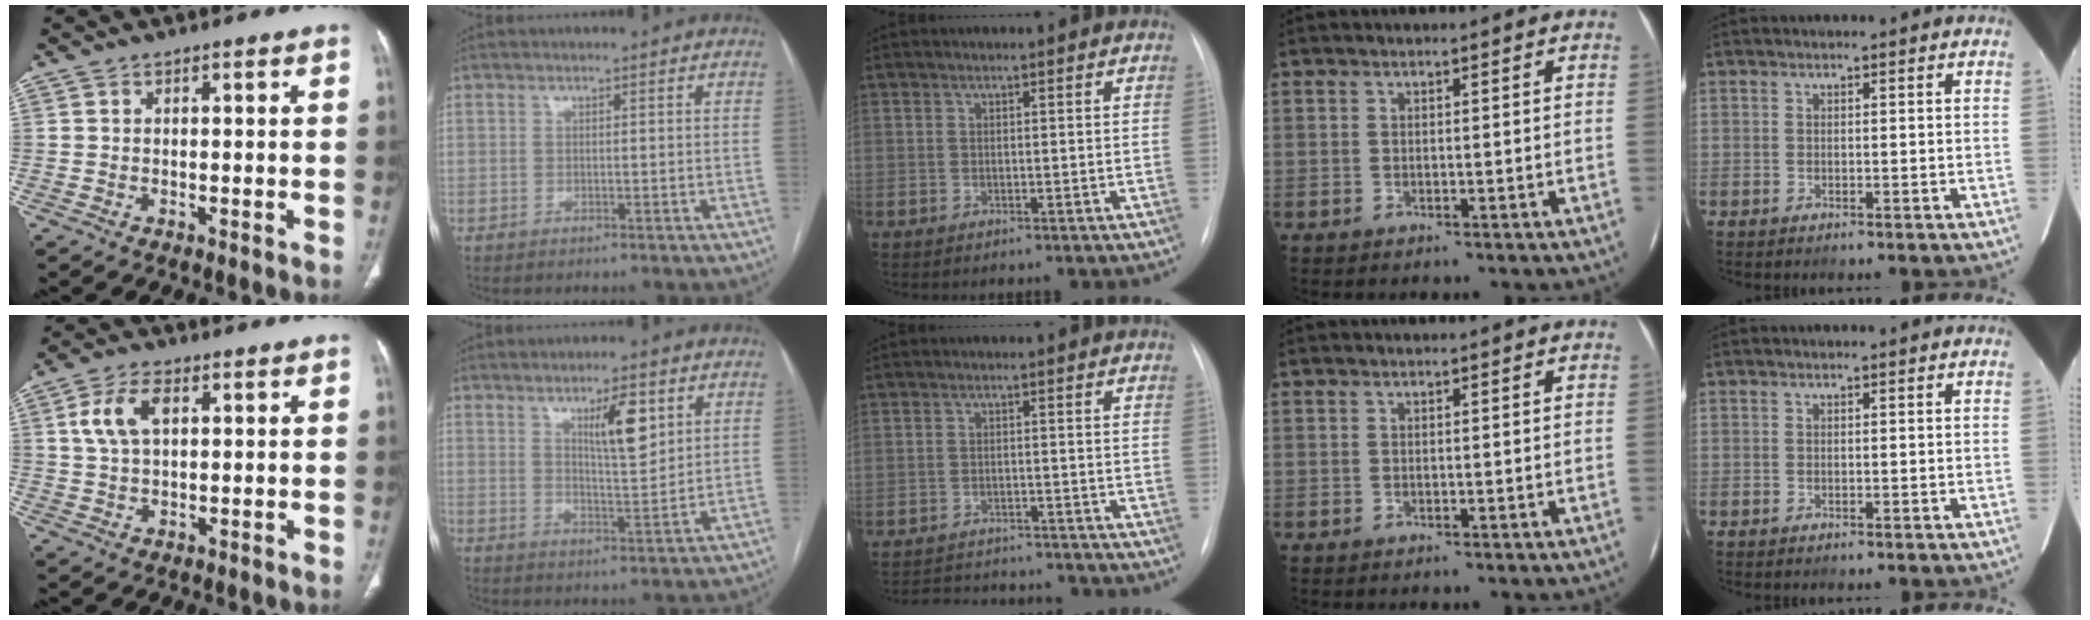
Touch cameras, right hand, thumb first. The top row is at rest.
{"thumb": {"total": 7.1, "force": [2.1, 3.9, 5.5], "torque": [-0.114, 0.006, 0.043]}, "index": {"total": 7.1, "force": [3.4, 1.4, 6.1], "torque": [-0.103, -0.005, 0.058]}, "middle": {"total": 10.9, "force": [-10.3, 2.6, 2.4], "torque": [-0.048, 0.009, -0.134]}}